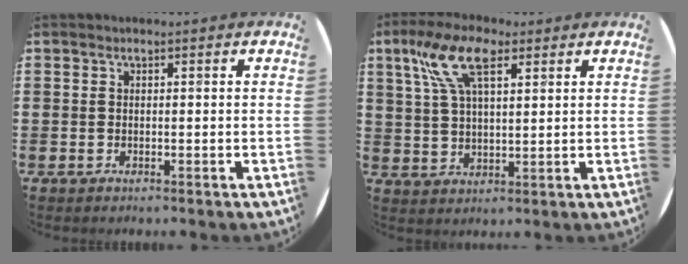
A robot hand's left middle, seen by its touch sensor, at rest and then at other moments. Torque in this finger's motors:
{"motor_torque": [1.74, -0.39, 0.66, 0.21]}